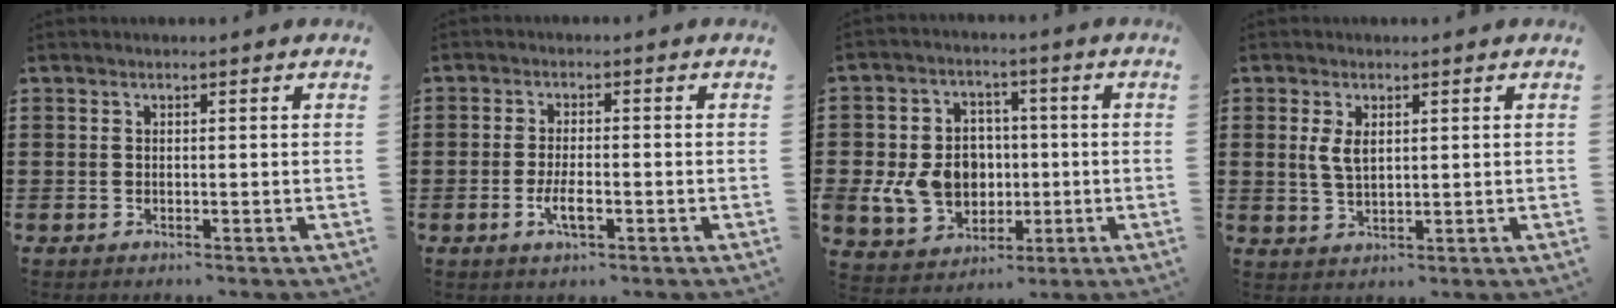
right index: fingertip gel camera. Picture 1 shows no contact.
{"total": 3.7, "force": [-1.5, 1.1, 3.3], "torque": [-0.068, -0.004, -0.029]}
{"total": 9.8, "force": [-1.1, 8.3, 5.2], "torque": [-0.115, 0.016, -0.017]}
{"total": 3.3, "force": [0.8, 1.6, 2.7], "torque": [-0.059, 0.005, 0.015]}